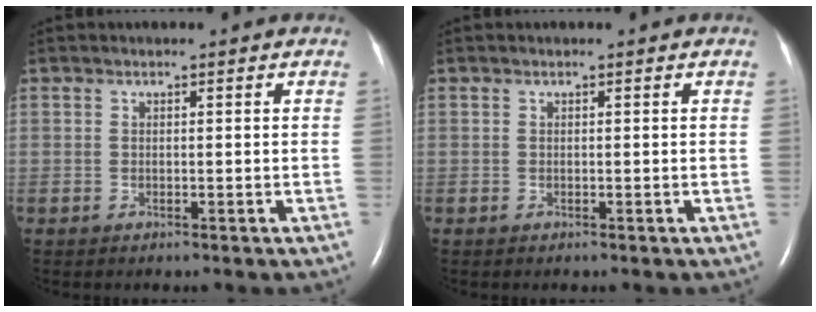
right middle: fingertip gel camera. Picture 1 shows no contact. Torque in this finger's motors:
{"motor_torque": [0.00, 0.00, 0.00, 0.00]}